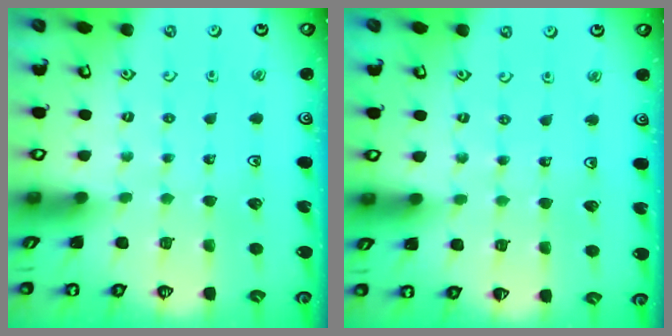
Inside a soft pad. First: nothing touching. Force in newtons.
{"total": 2.4, "press": 2.4, "slide": 0.3}